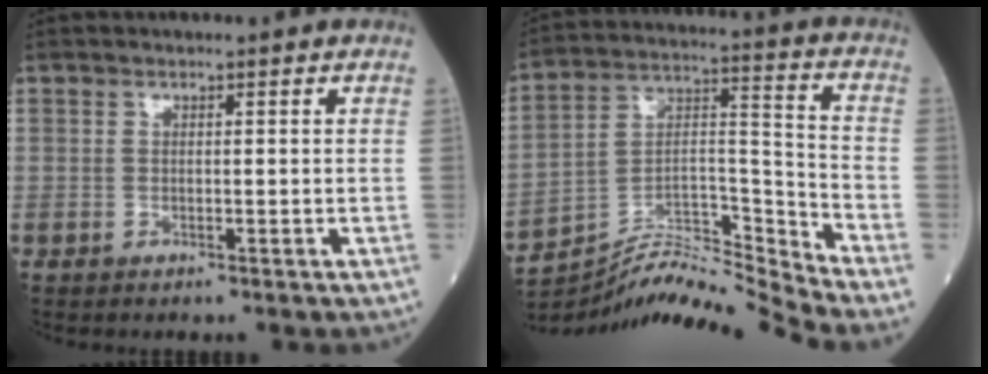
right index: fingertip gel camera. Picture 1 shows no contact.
{"total": 14.0, "force": [-13.6, -2.7, 1.8], "torque": [-0.032, 0.053, -0.243]}